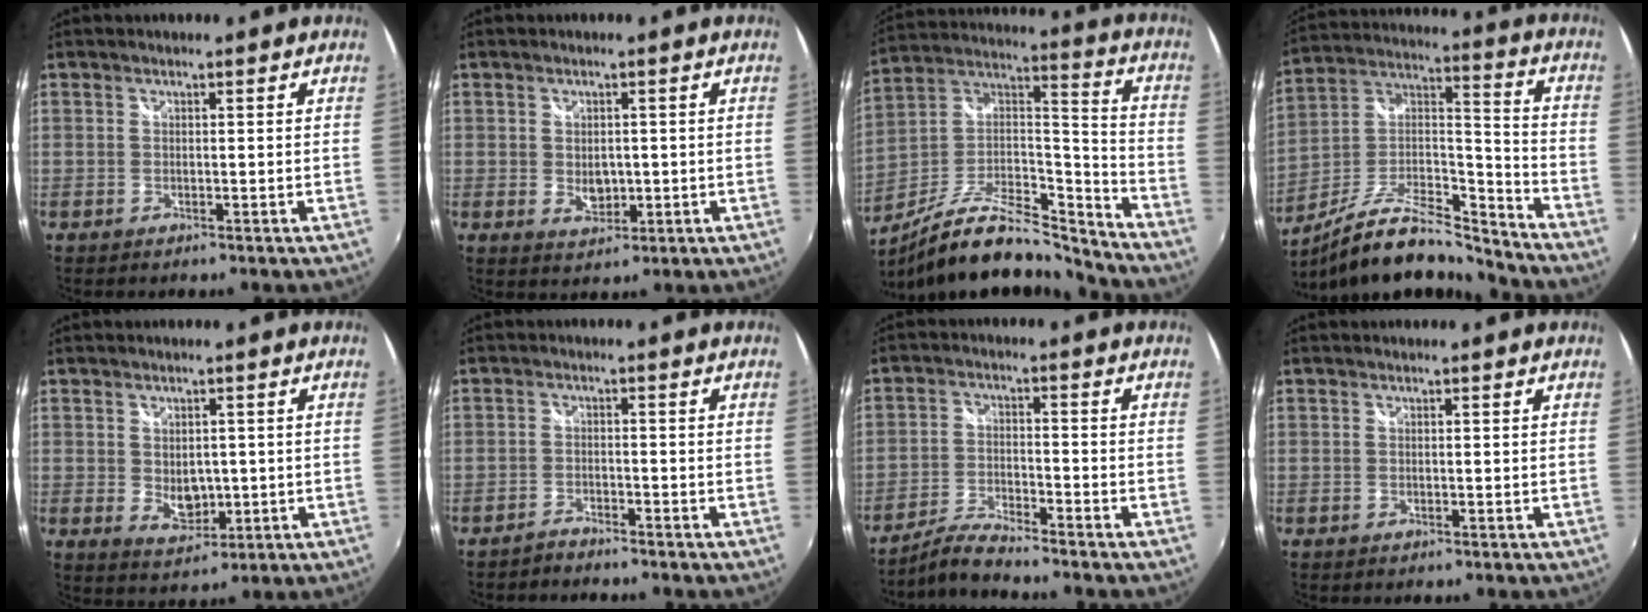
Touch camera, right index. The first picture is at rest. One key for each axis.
{"total": 3.9, "fx": -0.1, "fy": 2.9, "fz": 2.6, "tx": -0.040, "ty": -0.005, "tz": 0.002}
{"total": 18.2, "fx": -14.5, "fy": 5.1, "fz": 9.7, "tx": -0.184, "ty": 0.014, "tz": -0.256}
{"total": 16.2, "fx": -13.2, "fy": 4.2, "fz": 8.5, "tx": -0.166, "ty": 0.016, "tz": -0.234}
{"total": 5.3, "fx": 0.1, "fy": 3.9, "fz": 3.6, "tx": -0.058, "ty": -0.008, "tz": 0.011}
{"total": 2.3, "fx": -2.2, "fy": 0.3, "fz": 0.3, "tx": -0.017, "ty": 0.000, "tz": -0.043}
{"total": 5.5, "fx": -5.2, "fy": -0.5, "fz": 1.7, "tx": -0.049, "ty": 0.002, "tz": -0.103}
{"total": 0.0}